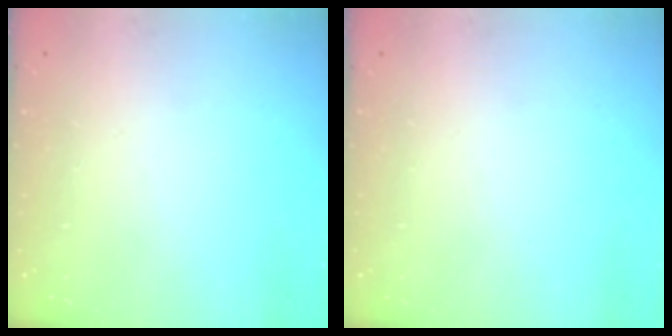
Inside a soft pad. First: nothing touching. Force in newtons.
{"total": 0.0}